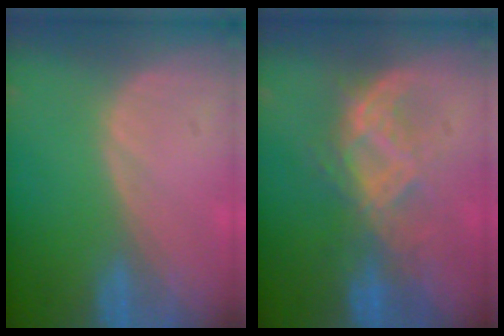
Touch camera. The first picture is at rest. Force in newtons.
{"total": 7.0, "press": 6.8, "slide": 1.3}